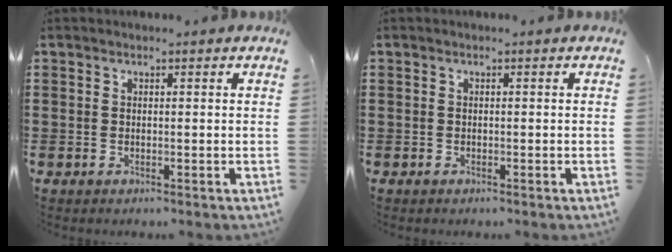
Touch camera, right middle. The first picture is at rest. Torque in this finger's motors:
{"motor_torque": [1.07, -0.66, 0.37, 0.04]}